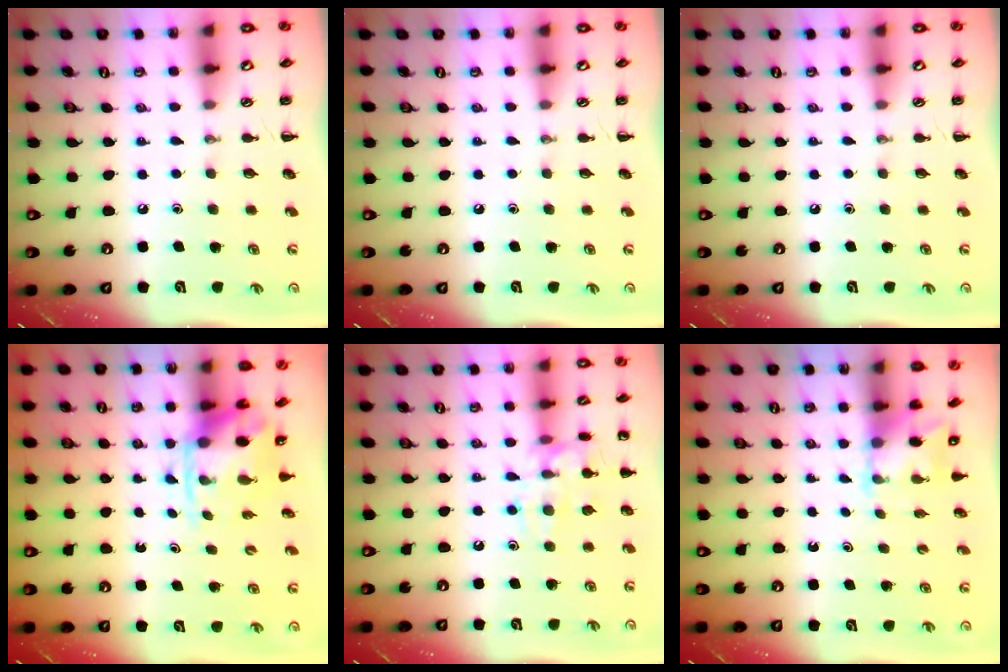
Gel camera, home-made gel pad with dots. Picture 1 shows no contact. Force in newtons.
{"total": 0.0}
{"total": 0.0}
{"total": 3.8, "press": 3.7, "slide": 0.8}
{"total": 13.4, "press": 13.4, "slide": 0.9}
{"total": 2.1, "press": 2.0, "slide": 0.7}